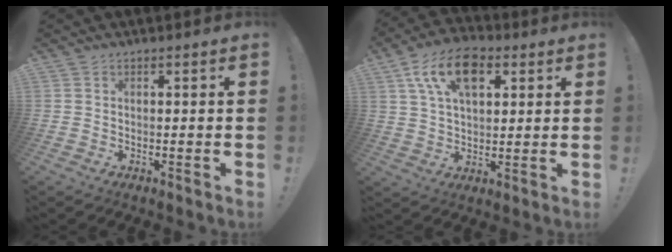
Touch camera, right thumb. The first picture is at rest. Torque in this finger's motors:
{"motor_torque": [0.36, 0.60, 0.33, -0.13, 0.15]}